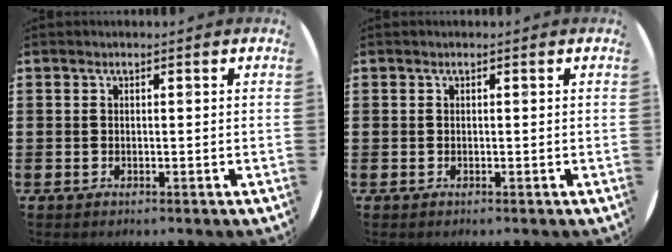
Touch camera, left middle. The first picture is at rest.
{"total": 0.0}